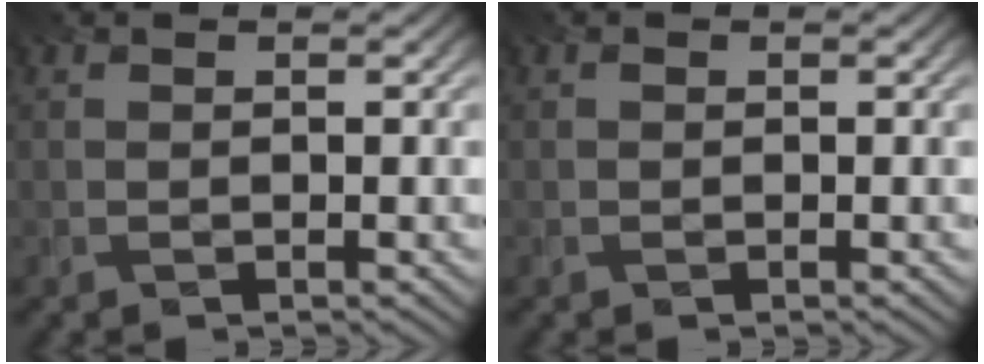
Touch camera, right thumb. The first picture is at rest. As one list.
[{"total": 0.0}]